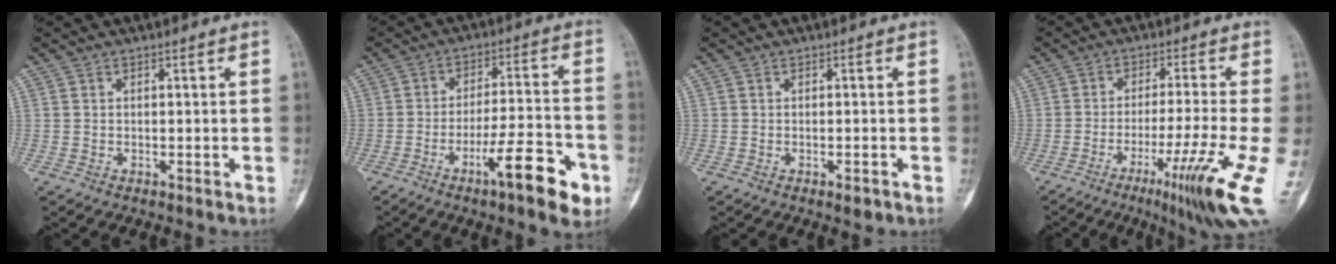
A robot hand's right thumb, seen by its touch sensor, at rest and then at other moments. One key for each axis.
{"total": 13.9, "fx": -6.7, "fy": 3.2, "fz": 11.7, "tx": -0.173, "ty": 0.038, "tz": -0.099}
{"total": 1.6, "fx": -0.9, "fy": 0.5, "fz": 1.2, "tx": -0.016, "ty": 0.003, "tz": -0.008}
{"total": 13.5, "fx": -5.1, "fy": -0.1, "fz": 12.5, "tx": -0.209, "ty": -0.012, "tz": -0.080}